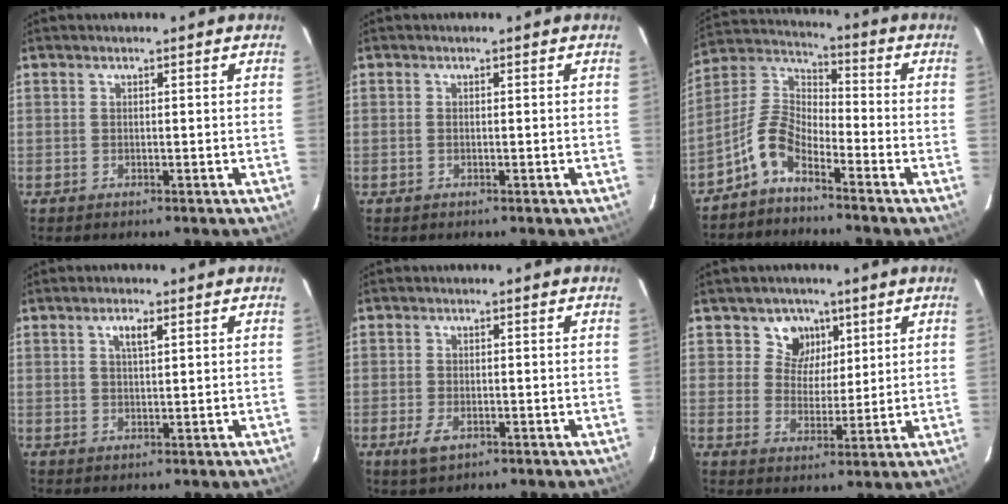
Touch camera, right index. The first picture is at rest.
{"total": 0.0}
{"total": 7.5, "force": [-5.2, 2.8, 4.6], "torque": [-0.108, 0.026, -0.118]}
{"total": 2.6, "force": [1.2, 0.8, 2.1], "torque": [-0.039, 0.005, 0.021]}
{"total": 3.5, "force": [-1.8, 1.8, 2.4], "torque": [-0.055, -0.008, -0.030]}
{"total": 6.2, "force": [3.1, 5.3, 1.0], "torque": [-0.009, -0.001, 0.052]}